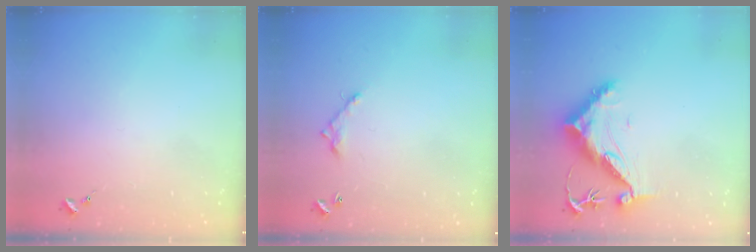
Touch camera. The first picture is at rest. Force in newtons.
{"total": 6.2, "press": 6.2, "slide": 0.4}
{"total": 14.3, "press": 14.3, "slide": 0.8}